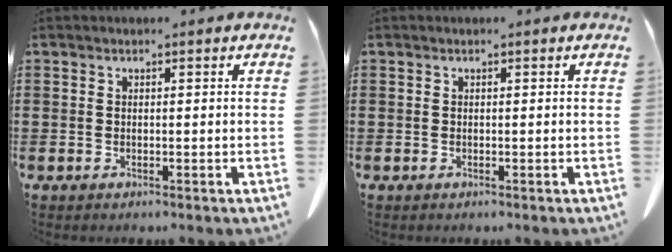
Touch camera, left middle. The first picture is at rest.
{"total": 0.0}